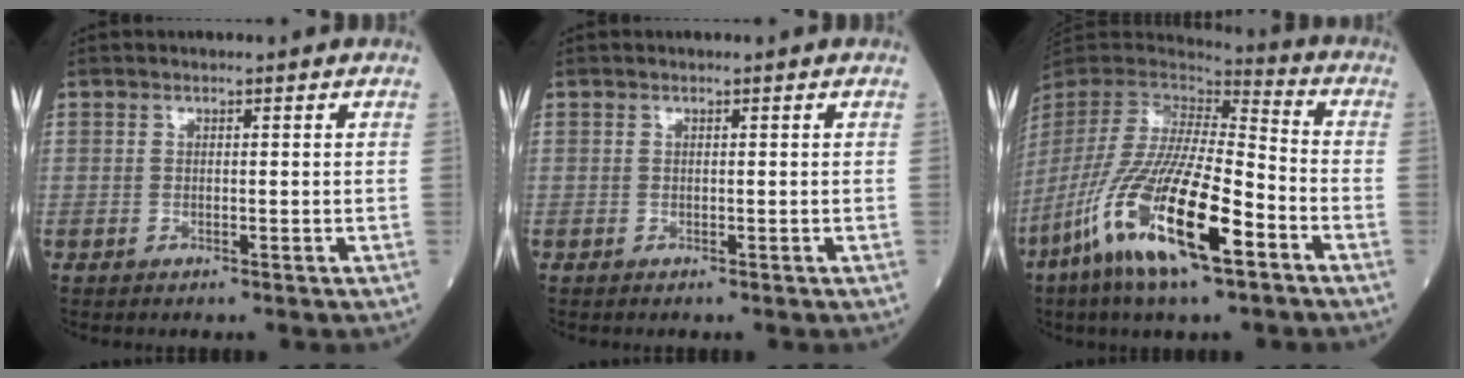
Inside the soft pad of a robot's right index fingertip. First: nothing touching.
{"total": 0.0}
{"total": 20.6, "force": [-10.3, 3.2, 17.6], "torque": [-0.375, -0.055, -0.198]}